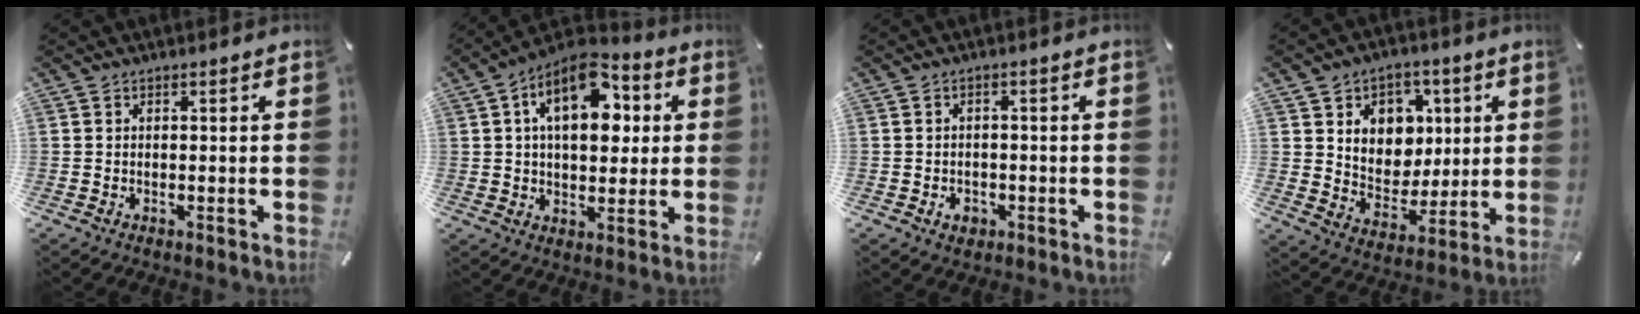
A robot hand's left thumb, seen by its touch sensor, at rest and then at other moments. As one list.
[{"total": 15.8, "force": [4.9, 9.9, 11.3], "torque": [-0.174, -0.010, 0.084]}, {"total": 3.1, "force": [-1.3, 2.4, 1.5], "torque": [-0.026, 0.004, -0.024]}, {"total": 10.6, "force": [3.3, 9.6, 2.9], "torque": [-0.041, -0.028, 0.065]}]